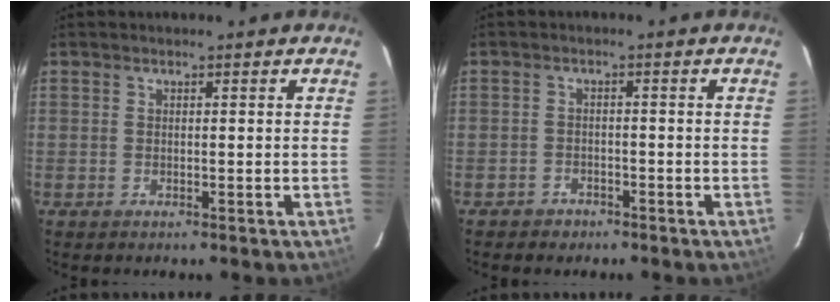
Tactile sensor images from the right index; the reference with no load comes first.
{"total": 3.2, "force": [-2.3, 2.2, 0.3], "torque": [-0.016, 0.010, -0.035]}